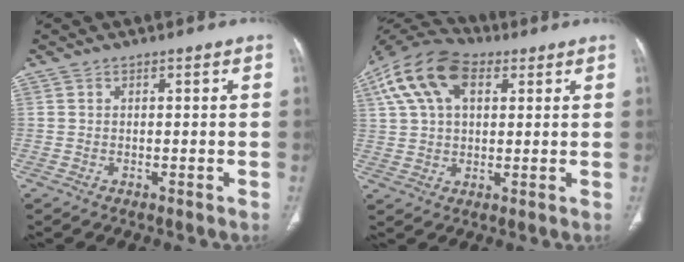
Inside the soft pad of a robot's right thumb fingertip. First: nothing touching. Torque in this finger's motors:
{"motor_torque": [-0.55, 1.25, 1.21, 0.07, 0.15]}